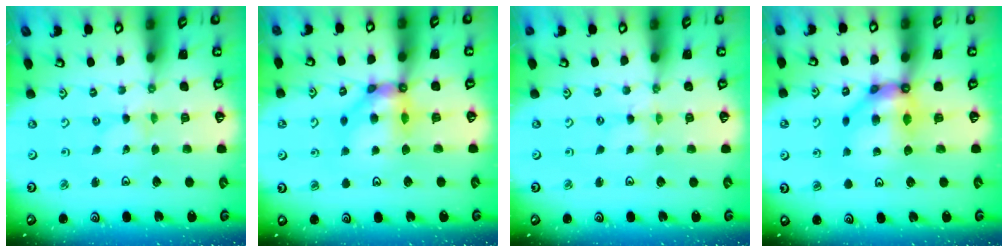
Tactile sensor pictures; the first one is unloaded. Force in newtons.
{"total": 10.5, "press": 10.5, "slide": 0.9}
{"total": 0.0}
{"total": 10.7, "press": 10.6, "slide": 0.7}